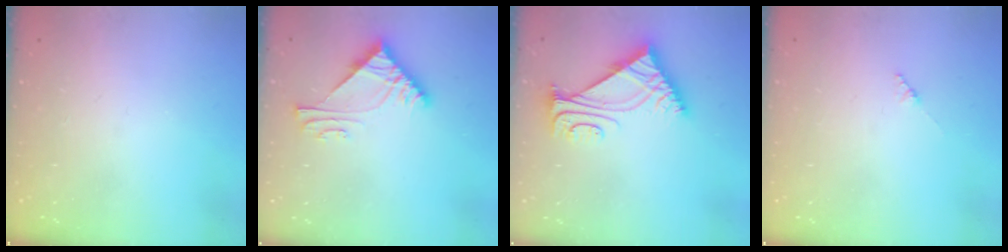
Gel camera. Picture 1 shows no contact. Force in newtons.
{"total": 6.4, "press": 6.3, "slide": 0.9}
{"total": 6.7, "press": 6.7, "slide": 0.6}
{"total": 1.9, "press": 1.9, "slide": 0.2}